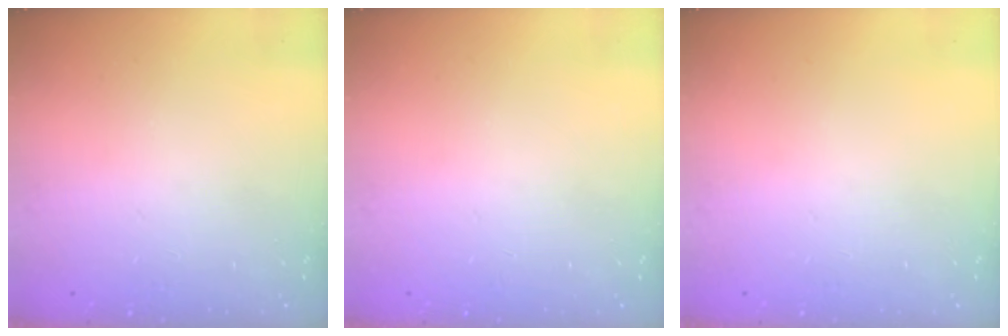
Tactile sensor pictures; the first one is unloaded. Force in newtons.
{"total": 0.0}
{"total": 0.0}